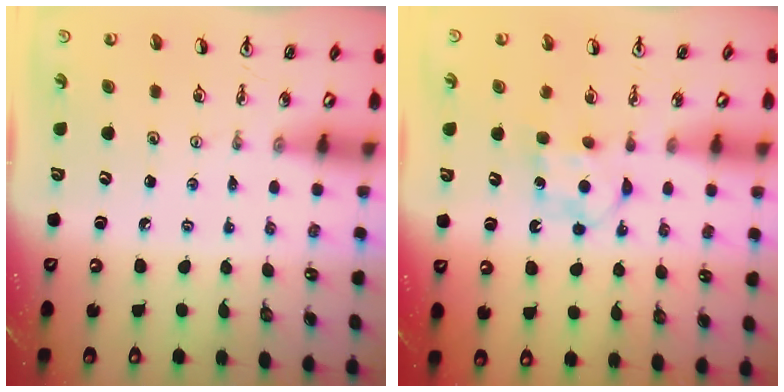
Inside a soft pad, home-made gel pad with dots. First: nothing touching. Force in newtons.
{"total": 6.3, "press": 6.3, "slide": 0.6}